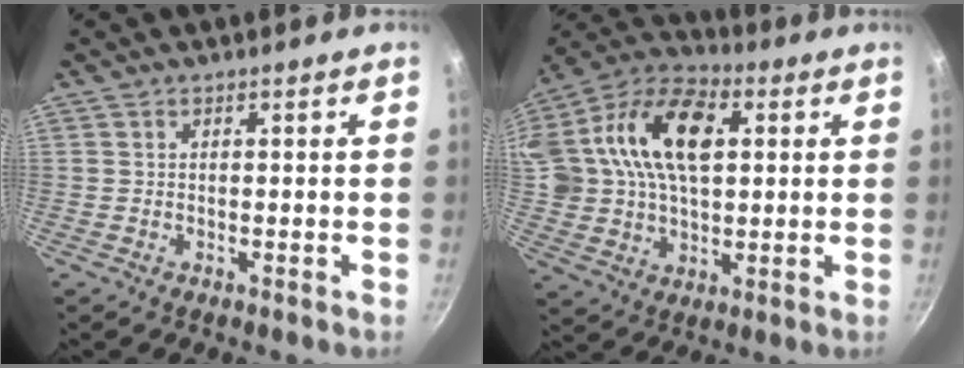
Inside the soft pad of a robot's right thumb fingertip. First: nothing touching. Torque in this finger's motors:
{"motor_torque": [1.48, 1.57, 1.46, 0.17, 0.58]}